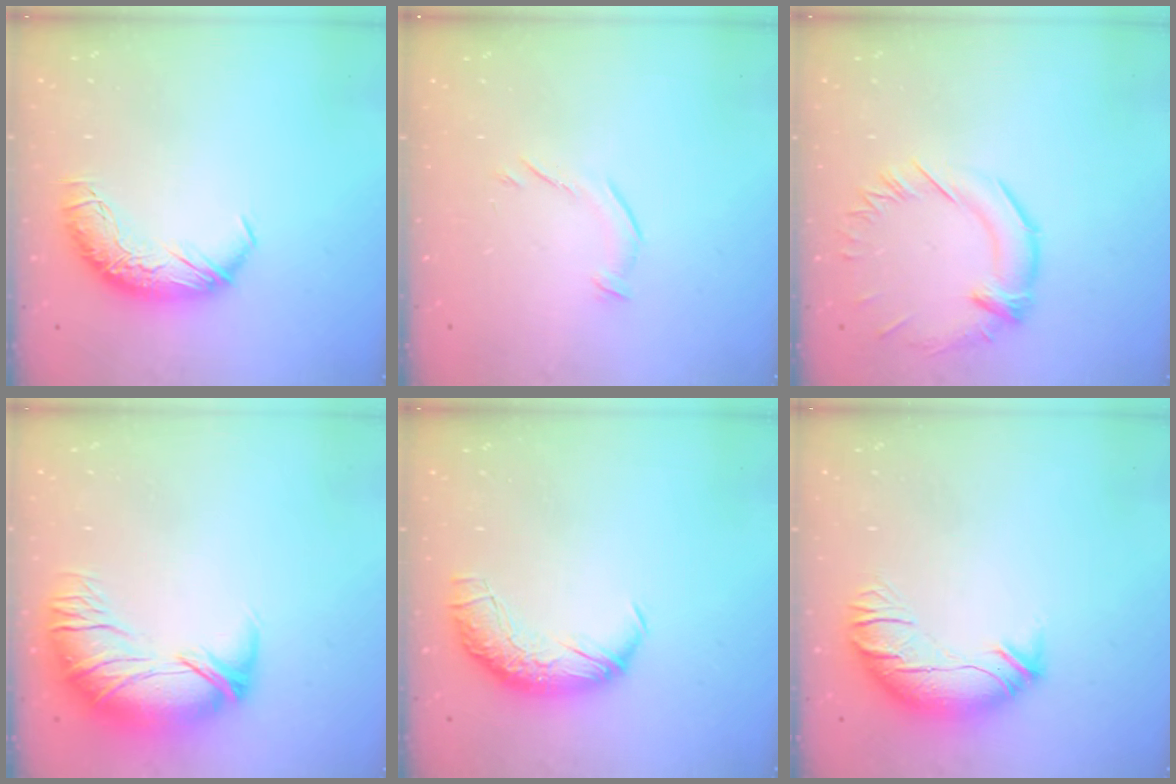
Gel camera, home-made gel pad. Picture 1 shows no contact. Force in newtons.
{"total": 5.2, "press": 5.0, "slide": 1.2}
{"total": 1.2, "press": 0.6, "slide": 1.1}
{"total": 2.9, "press": 0.6, "slide": 2.9}
{"total": 2.5, "press": 1.2, "slide": 2.2}
{"total": 2.5, "press": 0.8, "slide": 2.4}